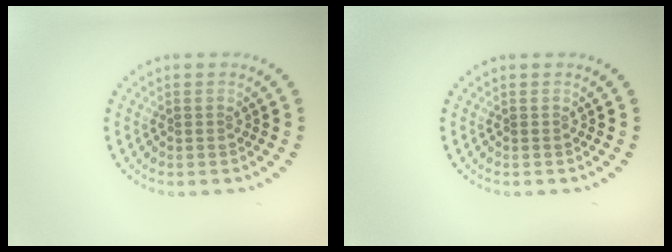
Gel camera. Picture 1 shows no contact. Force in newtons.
{"total": 0.0}